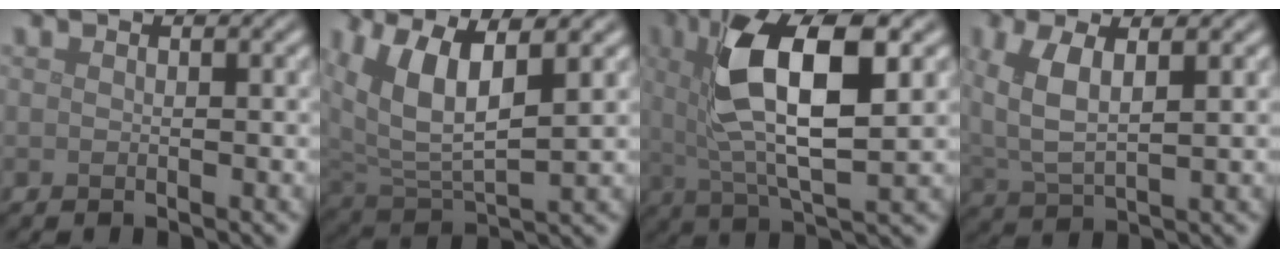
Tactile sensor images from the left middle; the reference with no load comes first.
{"total": 7.0, "force": [2.9, 3.1, 5.5], "torque": [-0.121, -0.005, 0.057]}
{"total": 10.2, "force": [2.7, 3.4, 9.2], "torque": [-0.172, 0.003, 0.046]}
{"total": 4.9, "force": [1.7, 2.1, 4.1], "torque": [-0.094, 0.001, 0.034]}